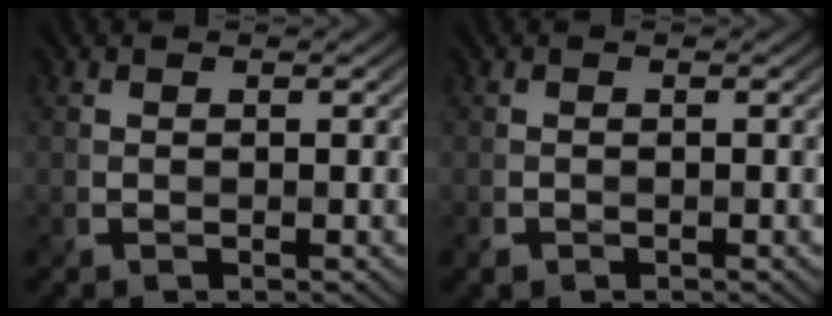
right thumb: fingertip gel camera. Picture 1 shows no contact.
{"total": 0.7, "force": [-0.3, 0.6, 0.2], "torque": [-0.011, -0.003, -0.003]}